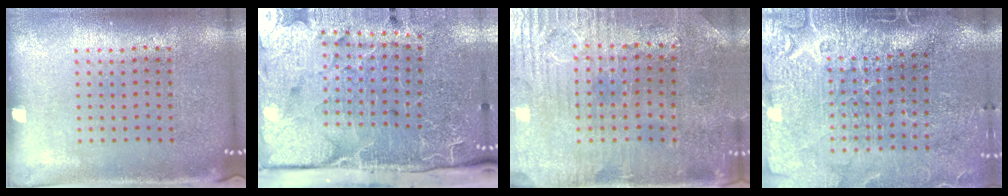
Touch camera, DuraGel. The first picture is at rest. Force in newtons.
{"total": 4.8, "press": 4.0, "slide": 2.6}
{"total": 1.5, "press": 1.3, "slide": 0.6}
{"total": 4.2, "press": 3.7, "slide": 2.1}